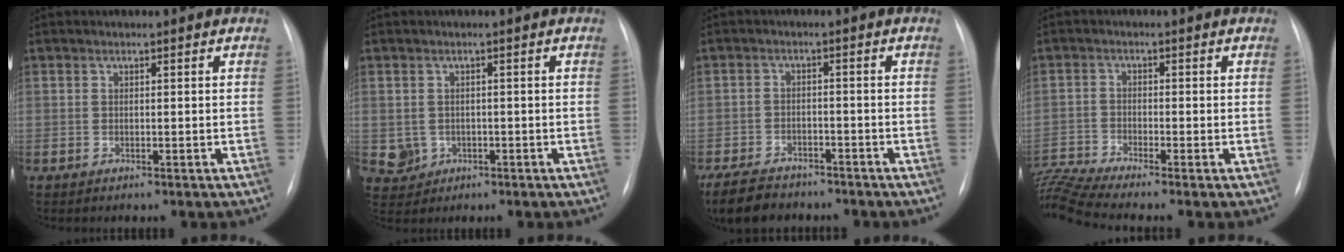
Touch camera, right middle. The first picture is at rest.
{"total": 3.6, "force": [-0.8, 3.4, 0.7], "torque": [-0.010, 0.002, -0.004]}
{"total": 9.9, "force": [-8.1, 4.4, 3.8], "torque": [-0.079, -0.013, -0.127]}
{"total": 7.7, "force": [-7.1, -1.8, 2.5], "torque": [-0.068, -0.002, -0.137]}